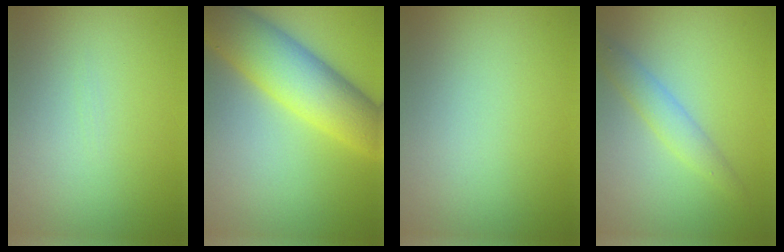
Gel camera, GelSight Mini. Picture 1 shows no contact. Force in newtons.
{"total": 9.7, "press": 9.7, "slide": 0.3}
{"total": 0.0}
{"total": 2.3, "press": 2.3, "slide": 0.1}